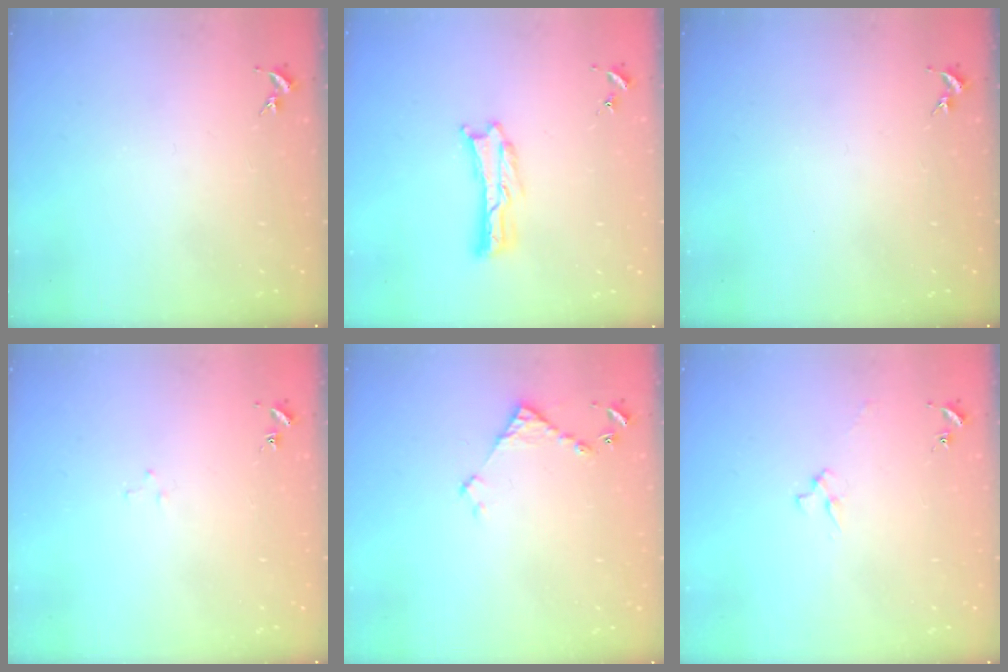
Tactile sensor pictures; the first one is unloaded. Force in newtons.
{"total": 0.8, "press": 0.8, "slide": 0.2}
{"total": 0.0}
{"total": 1.6, "press": 1.6, "slide": 0.1}
{"total": 3.7, "press": 3.7, "slide": 0.3}
{"total": 2.4, "press": 2.4, "slide": 0.3}